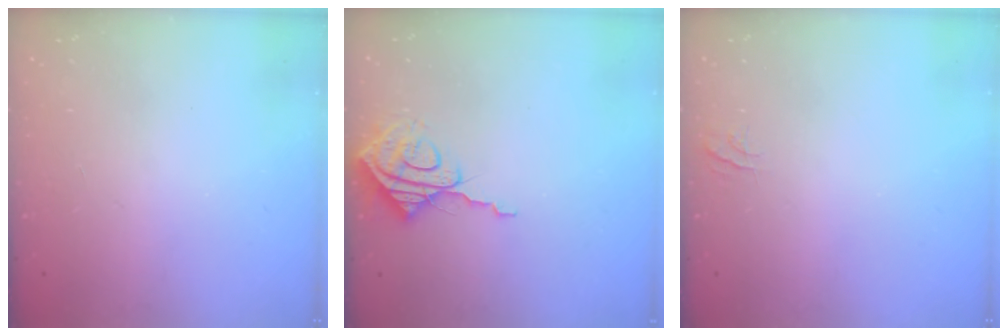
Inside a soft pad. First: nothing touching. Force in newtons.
{"total": 8.8, "press": 8.8, "slide": 0.7}
{"total": 3.7, "press": 3.7, "slide": 0.3}